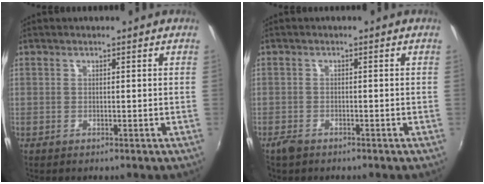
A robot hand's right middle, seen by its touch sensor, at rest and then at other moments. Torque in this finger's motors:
{"motor_torque": [0.09, -0.10, 0.02, 0.01]}